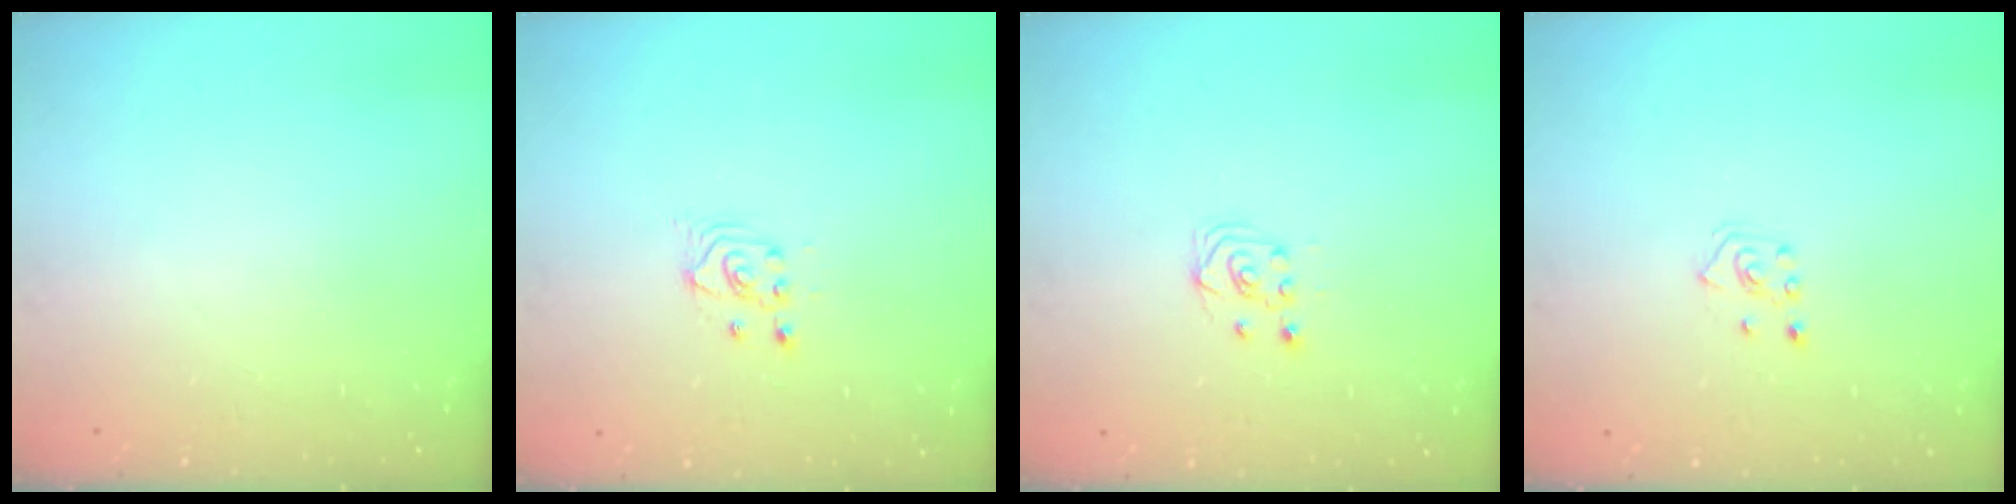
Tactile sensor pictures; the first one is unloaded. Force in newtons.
{"total": 2.7, "press": 2.7, "slide": 0.2}
{"total": 2.5, "press": 2.2, "slide": 1.2}
{"total": 2.8, "press": 2.7, "slide": 0.7}